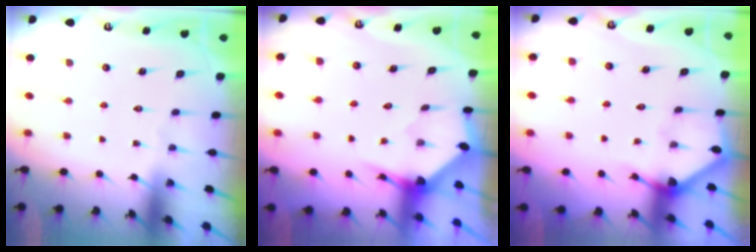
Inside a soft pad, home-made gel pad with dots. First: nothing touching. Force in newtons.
{"total": 3.2, "press": 3.2, "slide": 0.3}
{"total": 2.2, "press": 2.2, "slide": 0.1}